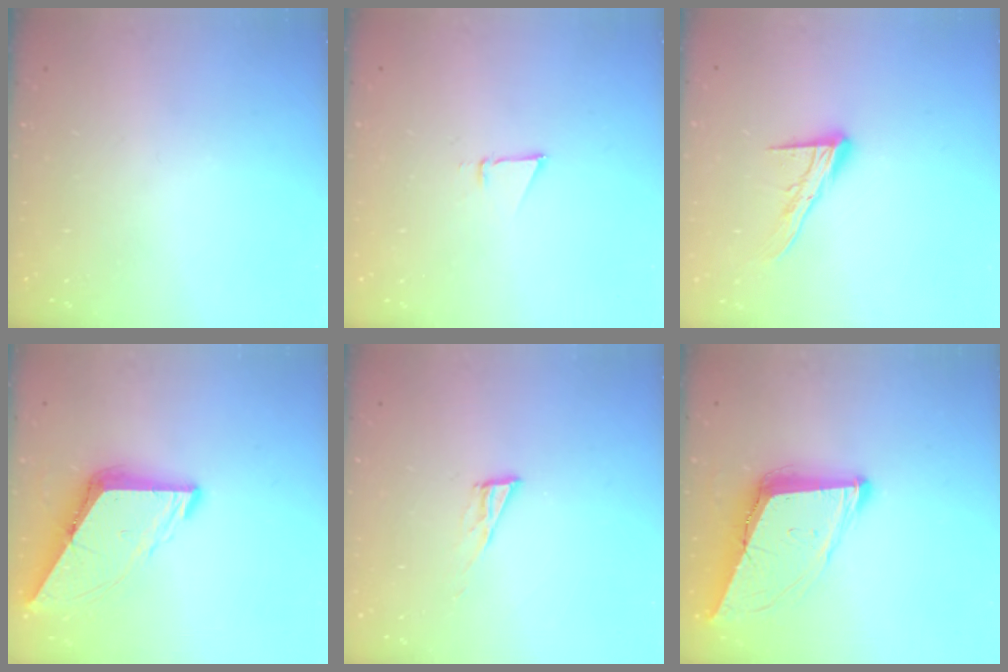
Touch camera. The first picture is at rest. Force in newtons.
{"total": 2.6, "press": 2.5, "slide": 0.8}
{"total": 12.0, "press": 12.0, "slide": 1.0}
{"total": 9.5, "press": 9.5, "slide": 1.1}
{"total": 7.0, "press": 6.9, "slide": 0.9}
{"total": 11.8, "press": 11.2, "slide": 3.8}